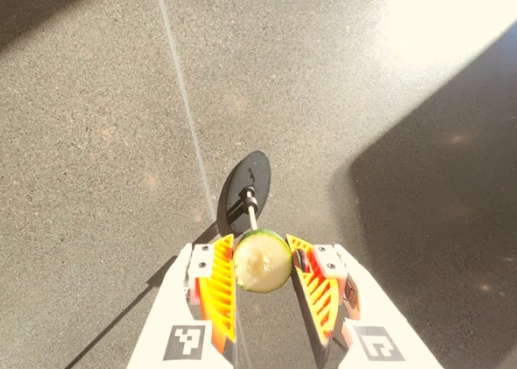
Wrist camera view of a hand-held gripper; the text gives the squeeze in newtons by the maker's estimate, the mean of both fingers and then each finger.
{"total": 9.2, "left": 9.3, "right": 9.2}